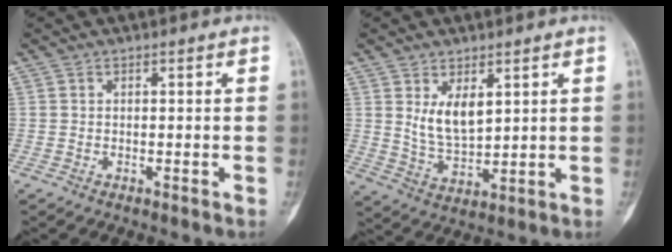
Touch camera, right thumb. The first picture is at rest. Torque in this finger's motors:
{"motor_torque": [0.93, 1.02, 0.72, 0.21, 0.19]}